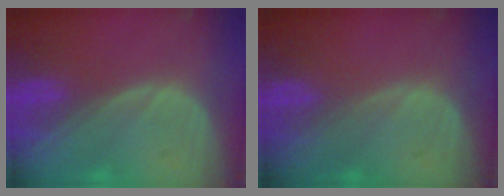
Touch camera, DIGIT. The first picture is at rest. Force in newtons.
{"total": 0.0}